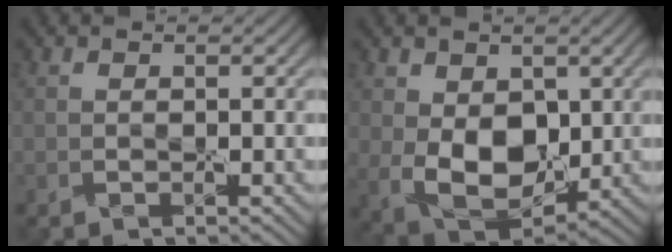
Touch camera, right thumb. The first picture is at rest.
{"total": 9.8, "force": [0.4, 6.8, 7.1], "torque": [-0.158, -0.018, 0.016]}